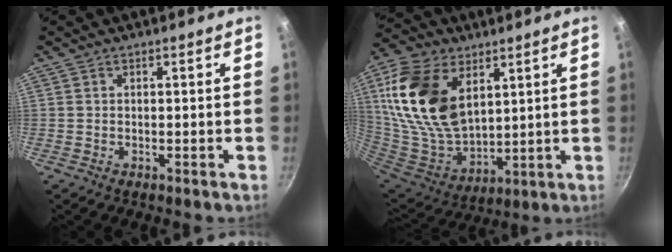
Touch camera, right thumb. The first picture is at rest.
{"total": 21.8, "force": [7.9, 13.4, 15.2], "torque": [-0.280, -0.036, 0.161]}